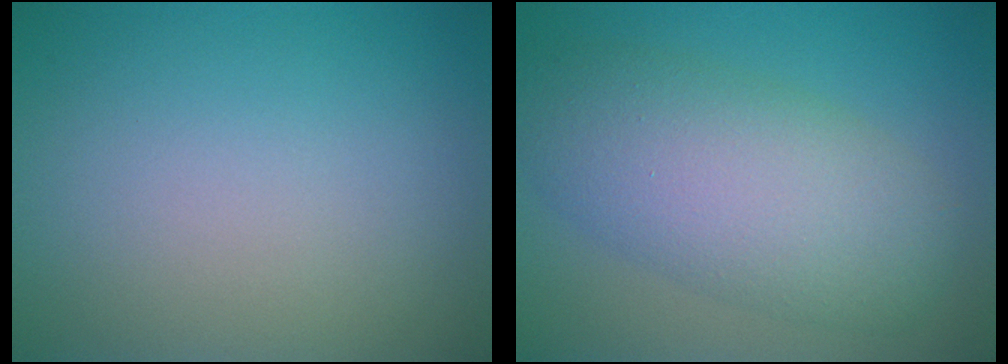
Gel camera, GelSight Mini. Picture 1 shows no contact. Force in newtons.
{"total": 7.7, "press": 7.7, "slide": 0.1}